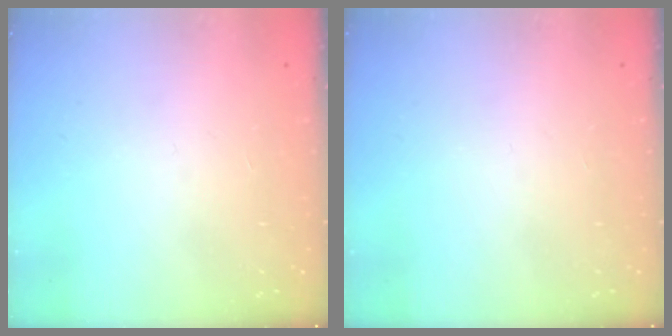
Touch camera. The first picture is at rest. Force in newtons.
{"total": 0.0}